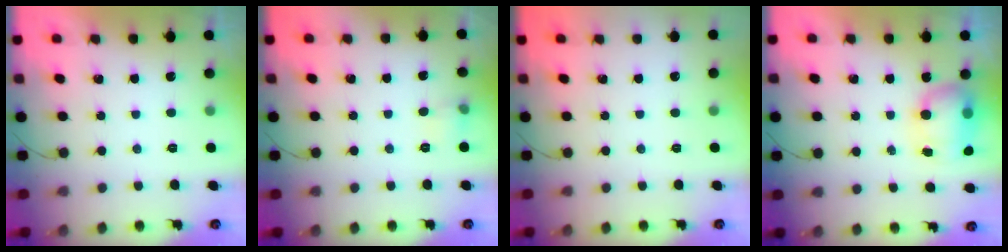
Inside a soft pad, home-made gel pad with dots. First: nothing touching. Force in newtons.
{"total": 5.5, "press": 5.3, "slide": 1.3}
{"total": 0.0}
{"total": 11.8, "press": 9.3, "slide": 7.3}